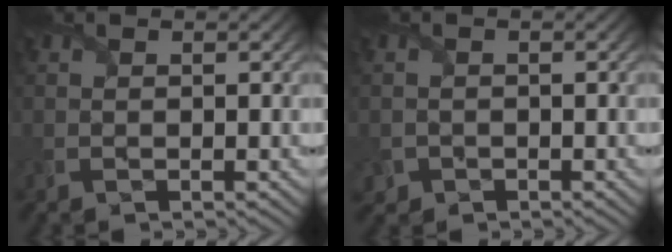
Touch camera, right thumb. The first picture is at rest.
{"total": 1.4, "force": [-0.8, 1.2, 0.0], "torque": [0.007, -0.007, -0.017]}